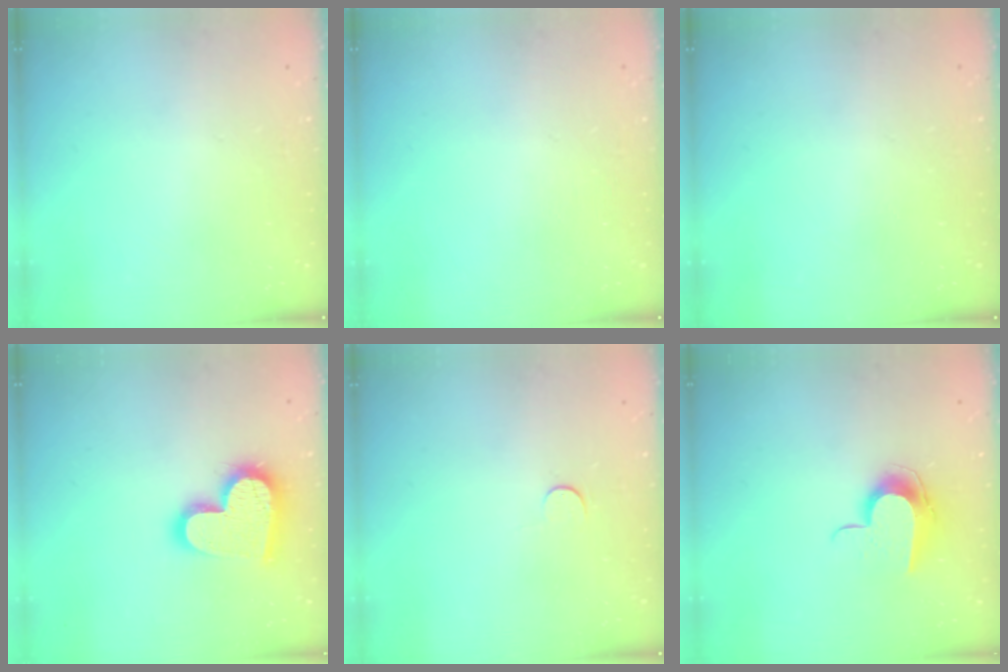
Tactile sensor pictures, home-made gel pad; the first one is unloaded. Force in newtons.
{"total": 0.0}
{"total": 0.0}
{"total": 16.7, "press": 16.7, "slide": 1.1}
{"total": 2.8, "press": 2.8, "slide": 0.4}
{"total": 10.1, "press": 10.1, "slide": 0.6}